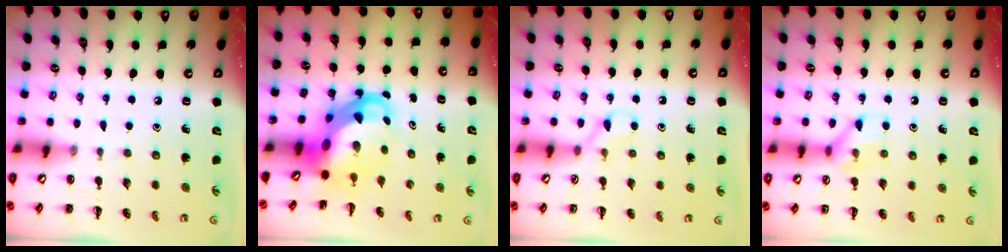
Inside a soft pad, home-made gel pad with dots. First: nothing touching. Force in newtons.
{"total": 6.4, "press": 6.1, "slide": 1.8}
{"total": 3.6, "press": 3.4, "slide": 1.1}
{"total": 8.4, "press": 8.3, "slide": 0.5}